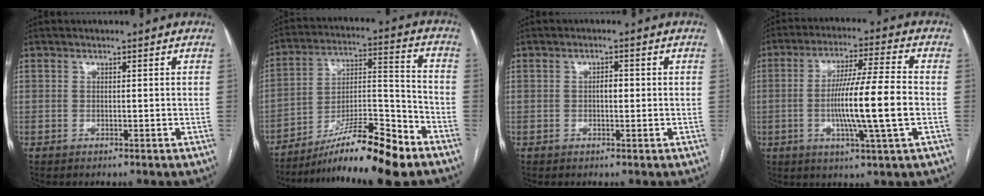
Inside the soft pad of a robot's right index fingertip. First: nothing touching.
{"total": 16.1, "force": [-11.9, 1.0, 10.8], "torque": [-0.186, -0.001, -0.197]}
{"total": 1.6, "force": [0.0, 0.7, 1.5], "torque": [-0.023, 0.004, -0.002]}
{"total": 12.7, "force": [-1.9, -0.5, 12.6], "torque": [-0.228, -0.003, -0.038]}